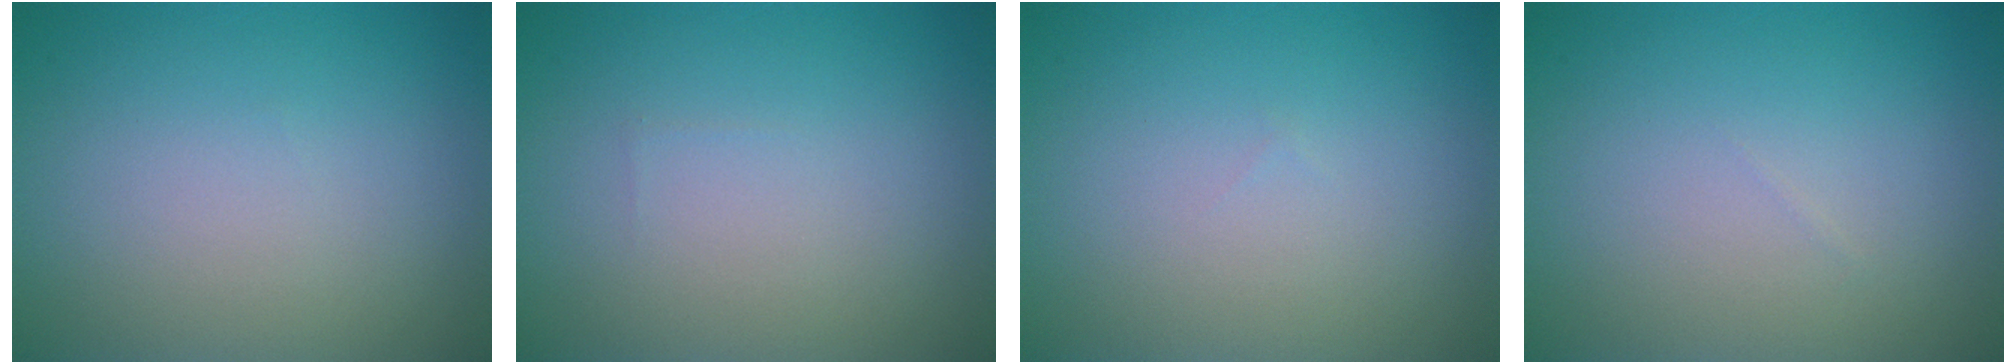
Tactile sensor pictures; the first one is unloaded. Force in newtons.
{"total": 0.0}
{"total": 0.0}
{"total": 0.0}